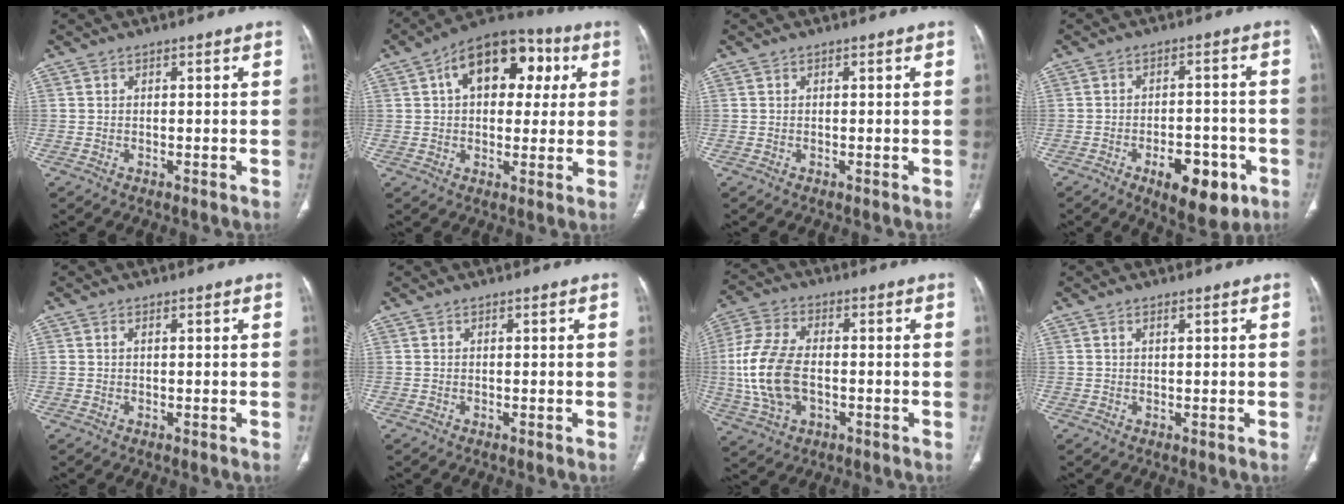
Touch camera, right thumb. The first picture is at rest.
{"total": 16.7, "force": [5.0, 10.3, 12.1], "torque": [-0.139, 0.021, 0.068]}
{"total": 0.0}
{"total": 11.3, "force": [-5.2, 5.4, 8.4], "torque": [-0.095, 0.021, -0.066]}
{"total": 0.7, "force": [0.2, 0.5, 0.5], "torque": [-0.013, 0.006, 0.006]}
{"total": 0.0}
{"total": 14.2, "force": [-1.4, 8.4, 11.3], "torque": [-0.253, 0.009, -0.024]}
{"total": 0.8, "force": [0.4, 0.2, 0.6], "torque": [-0.014, 0.004, 0.008]}